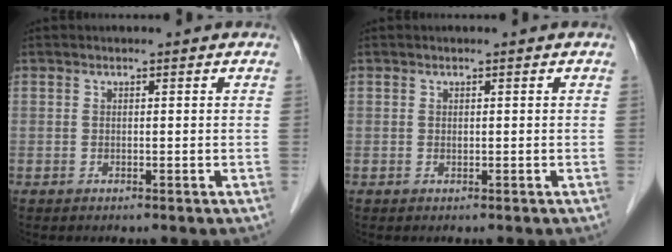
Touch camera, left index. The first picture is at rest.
{"total": 0.0}